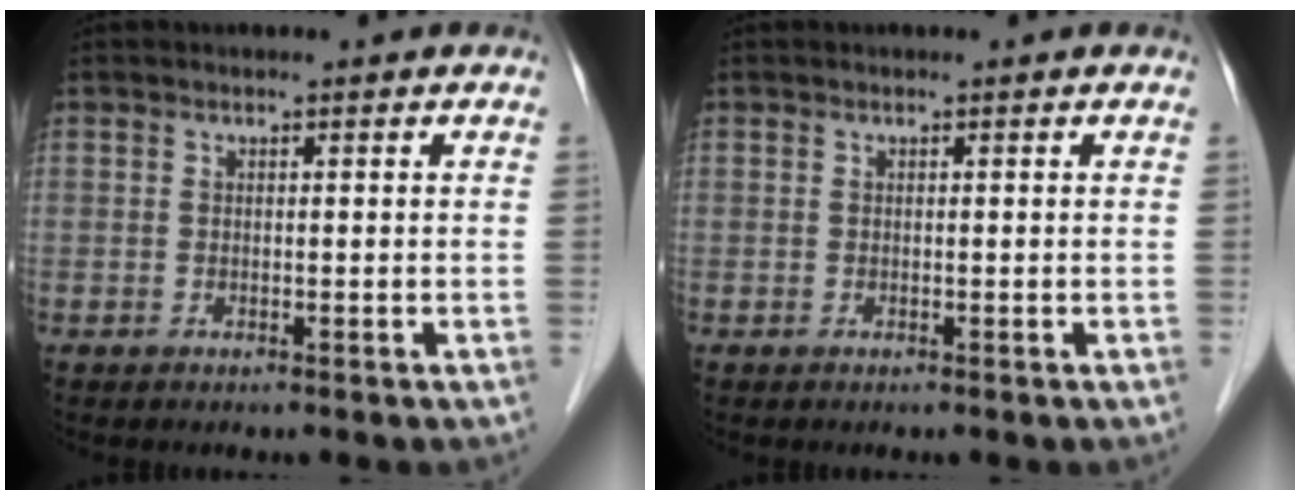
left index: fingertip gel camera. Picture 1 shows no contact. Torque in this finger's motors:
{"motor_torque": [0.08, 0.14, 0.01, 0.01]}